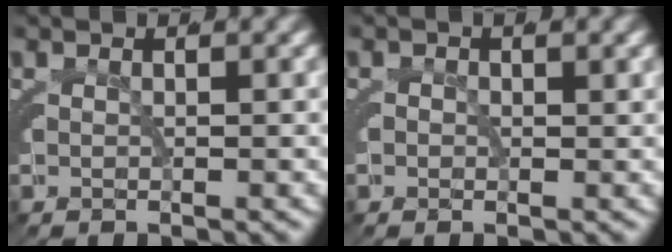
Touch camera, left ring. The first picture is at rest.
{"total": 1.4, "force": [-0.1, 1.3, 0.4], "torque": [-0.007, -0.007, 0.000]}